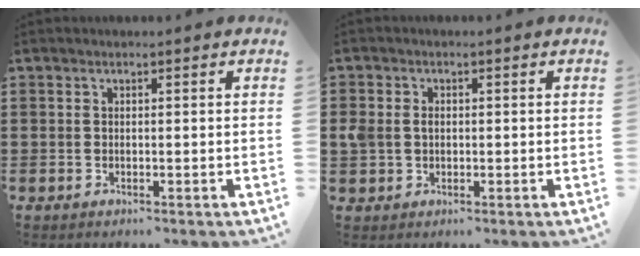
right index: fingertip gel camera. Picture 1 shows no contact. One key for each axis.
{"total": 2.4, "fx": 0.1, "fy": 1.9, "fz": 1.4, "tx": -0.040, "ty": 0.006, "tz": -0.001}